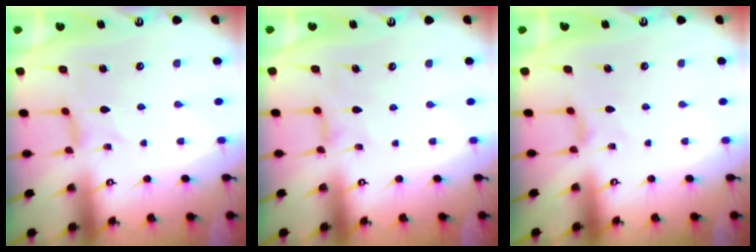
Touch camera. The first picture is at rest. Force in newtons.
{"total": 1.7, "press": 1.7, "slide": 0.4}
{"total": 1.6, "press": 1.6, "slide": 0.4}